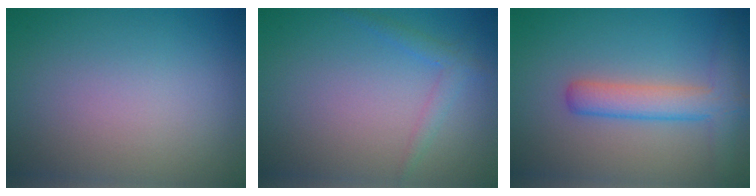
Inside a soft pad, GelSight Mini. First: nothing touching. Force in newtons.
{"total": 1.6, "press": 1.6, "slide": 0.1}
{"total": 4.2, "press": 4.2, "slide": 0.1}